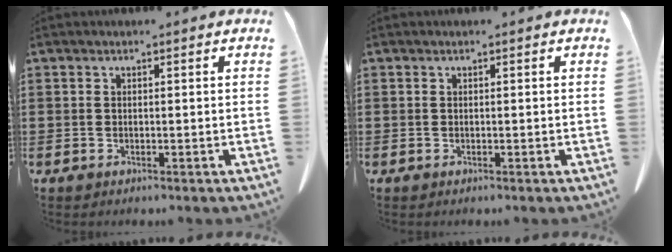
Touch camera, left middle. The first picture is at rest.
{"total": 0.0}